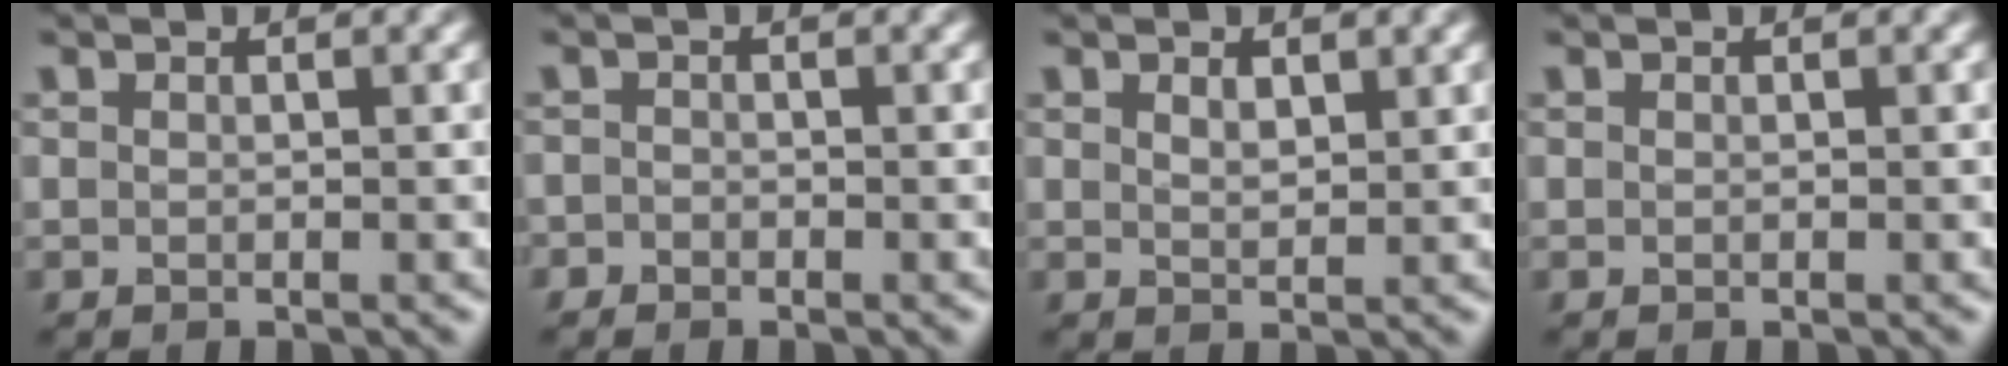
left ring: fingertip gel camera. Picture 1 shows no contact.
{"total": 0.8, "force": [-0.6, 0.6, -0.1], "torque": [0.005, -0.001, -0.012]}
{"total": 1.5, "force": [0.8, 0.7, 1.0], "torque": [-0.018, -0.002, 0.018]}
{"total": 0.0}